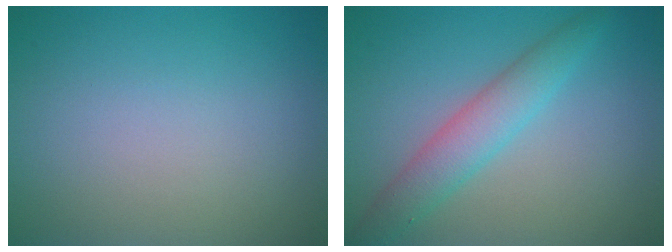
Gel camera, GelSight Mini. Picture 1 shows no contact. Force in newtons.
{"total": 3.7, "press": 3.7, "slide": 0.1}